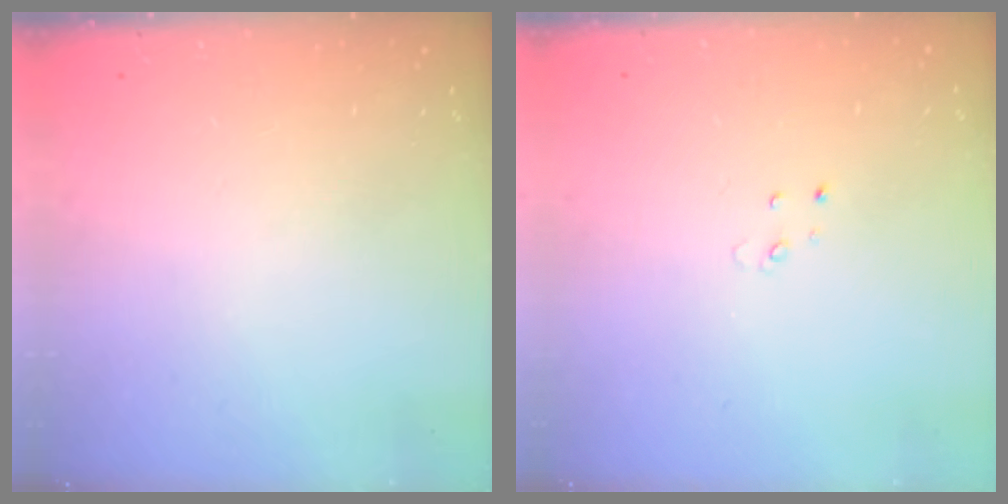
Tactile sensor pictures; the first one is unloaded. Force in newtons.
{"total": 2.3, "press": 2.3, "slide": 0.2}